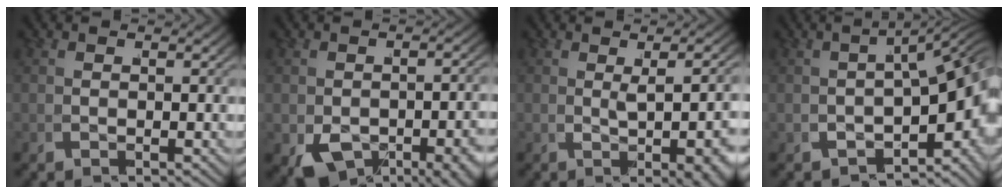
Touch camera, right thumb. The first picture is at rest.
{"total": 5.6, "force": [-2.9, 2.8, 3.9], "torque": [-0.047, -0.020, -0.032]}
{"total": 4.9, "force": [0.2, 1.2, 4.8], "torque": [-0.058, 0.005, 0.009]}
{"total": 8.3, "force": [-1.9, 4.0, 7.0], "torque": [-0.072, -0.006, -0.022]}